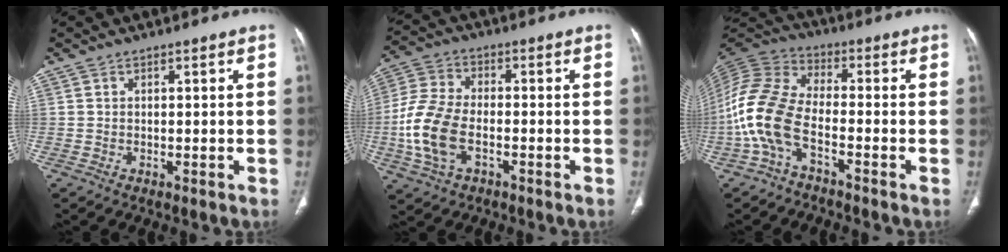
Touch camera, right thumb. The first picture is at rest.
{"total": 12.4, "force": [-3.1, 7.3, 9.5], "torque": [-0.213, 0.016, -0.063]}
{"total": 12.4, "force": [-4.4, 6.2, 9.7], "torque": [-0.225, 0.044, -0.097]}